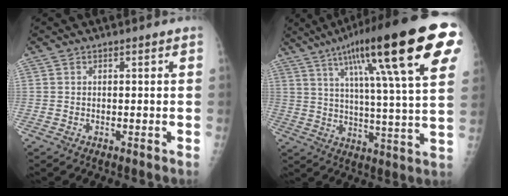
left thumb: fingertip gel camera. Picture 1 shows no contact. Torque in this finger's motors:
{"motor_torque": [1.07, 0.47, 2.09, -0.68, 0.45]}